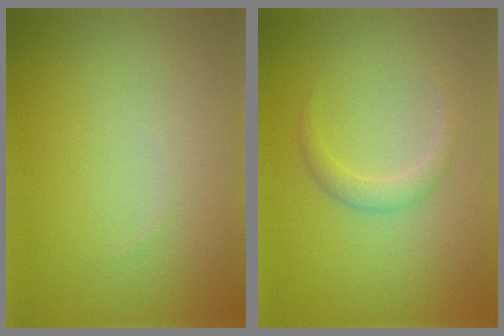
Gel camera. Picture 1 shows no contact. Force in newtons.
{"total": 1.5, "press": 1.5, "slide": 0.1}